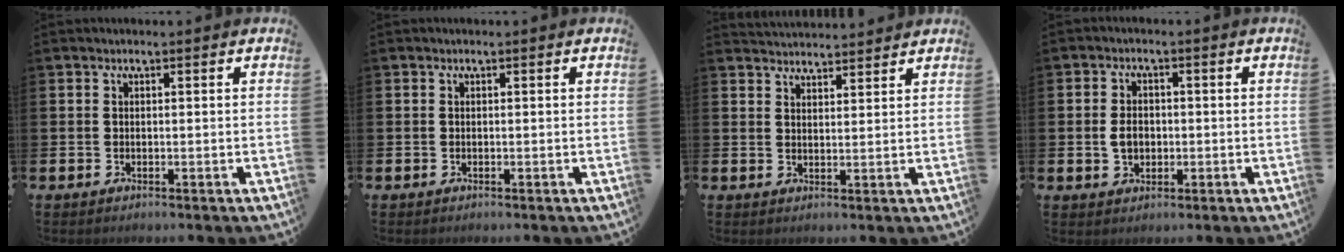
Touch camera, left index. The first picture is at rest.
{"total": 0.0}
{"total": 3.3, "force": [3.3, 0.3, -0.3], "torque": [-0.003, -0.017, 0.061]}
{"total": 3.2, "force": [-0.2, 2.4, 2.2], "torque": [-0.026, 0.002, -0.011]}